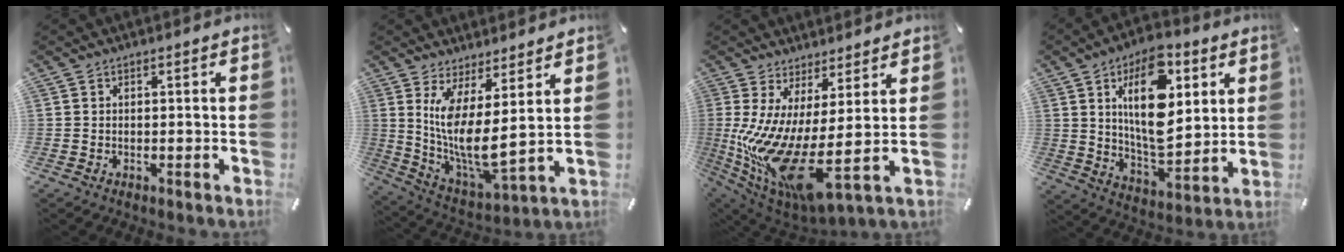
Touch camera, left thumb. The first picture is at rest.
{"total": 11.2, "force": [4.4, 3.2, 9.7], "torque": [-0.205, -0.059, 0.082]}
{"total": 16.0, "force": [-2.1, 3.4, 15.4], "torque": [-0.288, -0.046, -0.028]}
{"total": 18.5, "force": [6.7, 9.5, 14.4], "torque": [-0.258, -0.022, 0.104]}